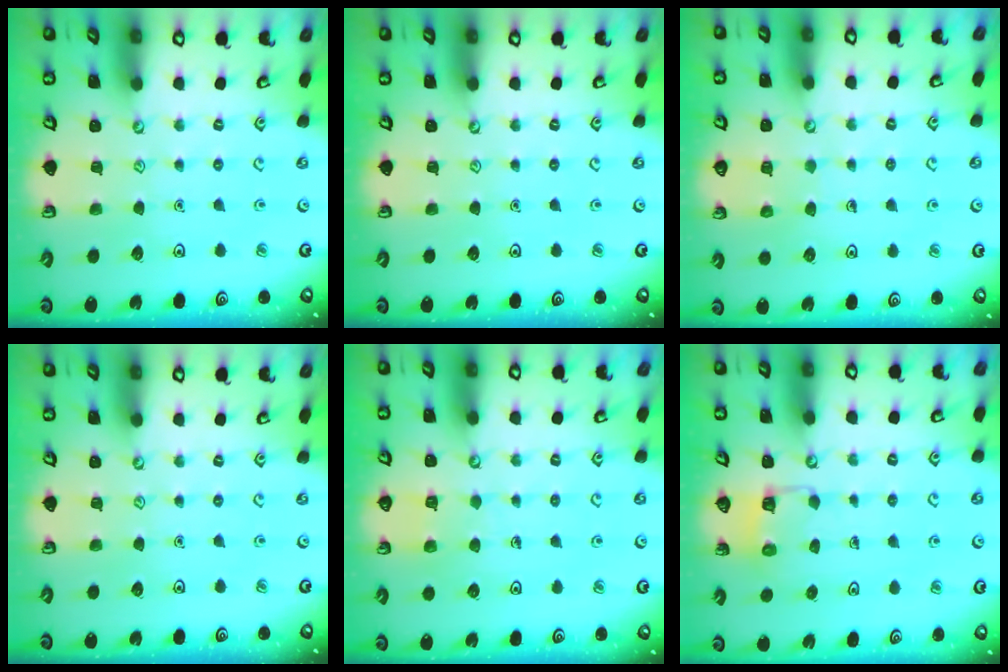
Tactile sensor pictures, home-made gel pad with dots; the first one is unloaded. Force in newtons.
{"total": 0.0}
{"total": 4.7, "press": 4.6, "slide": 0.4}
{"total": 0.0}
{"total": 4.8, "press": 4.8, "slide": 0.5}
{"total": 3.1, "press": 3.1, "slide": 0.3}